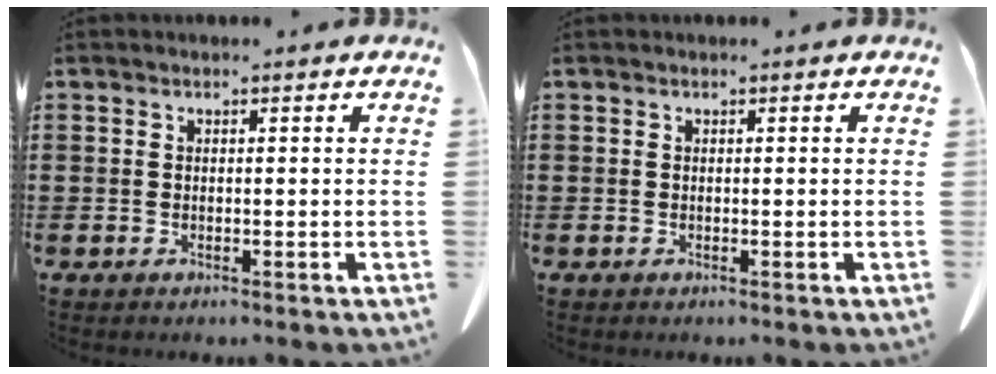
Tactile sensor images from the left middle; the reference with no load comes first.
{"total": 0.0}